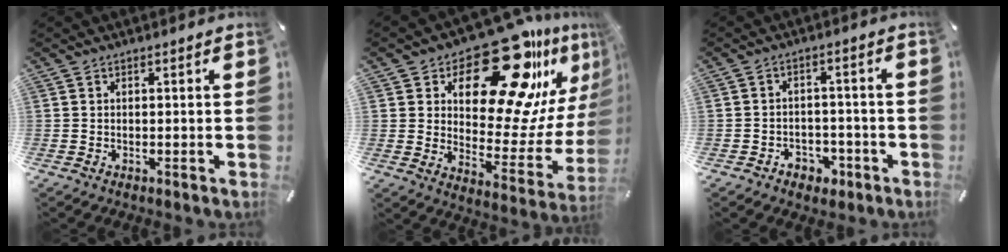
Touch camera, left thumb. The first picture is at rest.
{"total": 27.2, "force": [18.0, 12.8, 16.0], "torque": [-0.206, -0.131, 0.300]}
{"total": 4.5, "force": [-2.4, 3.5, 1.5], "torque": [-0.020, 0.013, -0.042]}